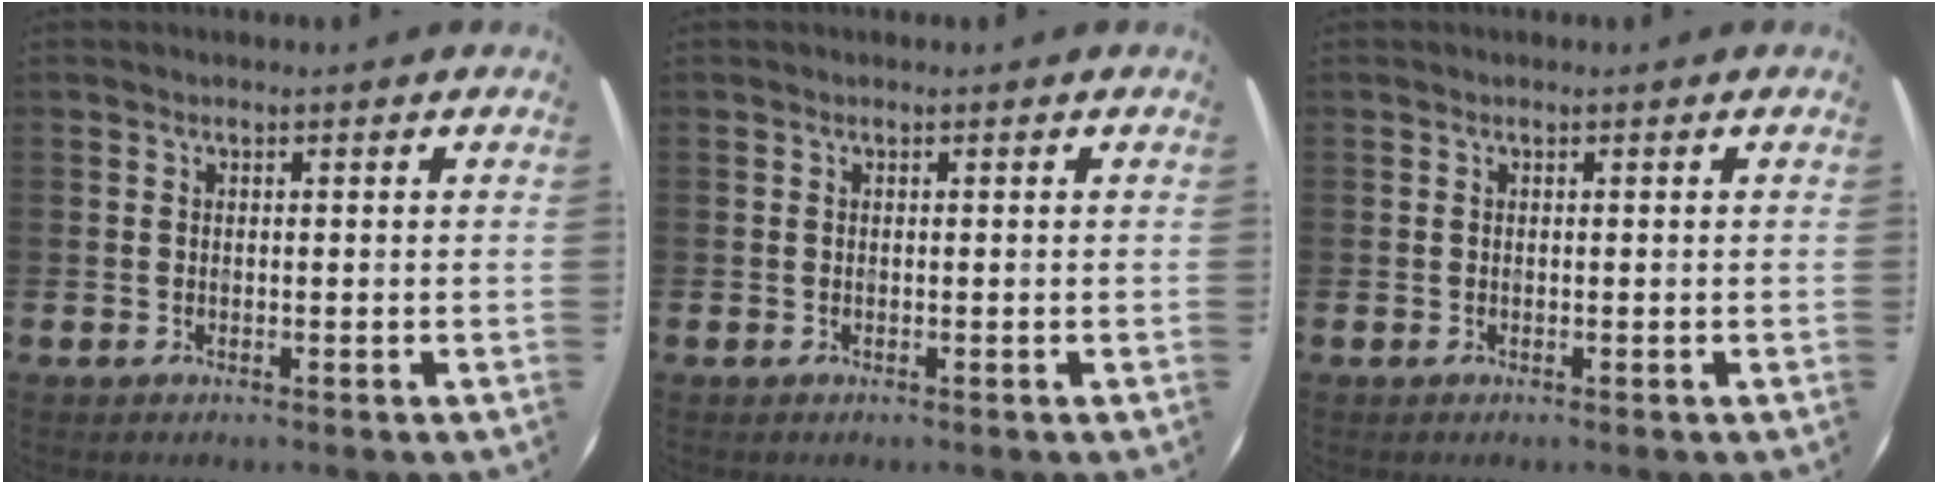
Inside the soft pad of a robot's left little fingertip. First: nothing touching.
{"total": 0.0}
{"total": 0.0}